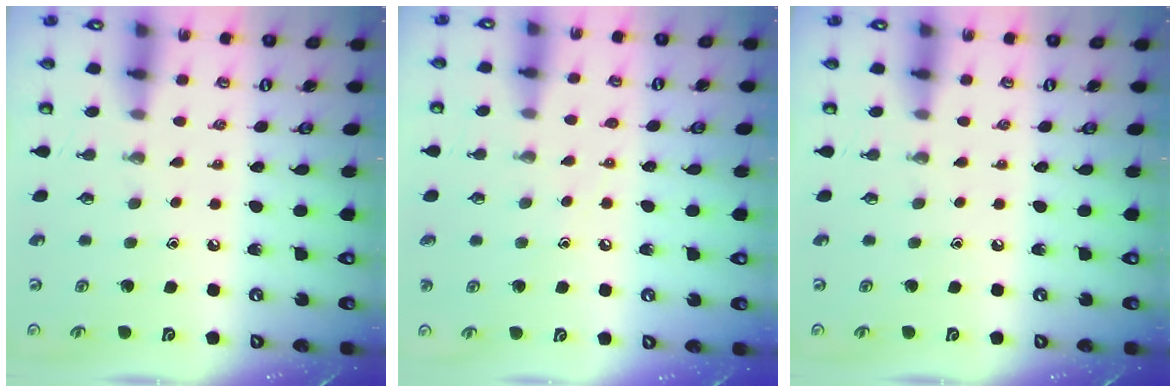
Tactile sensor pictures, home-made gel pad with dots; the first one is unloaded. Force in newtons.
{"total": 6.1, "press": 6.1, "slide": 0.7}
{"total": 0.0}